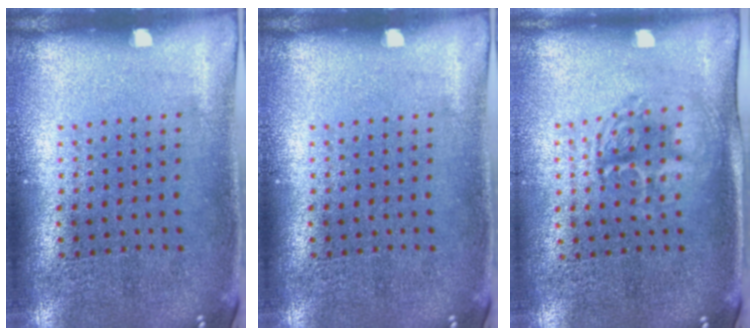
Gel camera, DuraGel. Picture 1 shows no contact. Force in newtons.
{"total": 0.0}
{"total": 1.5, "press": 1.3, "slide": 0.6}